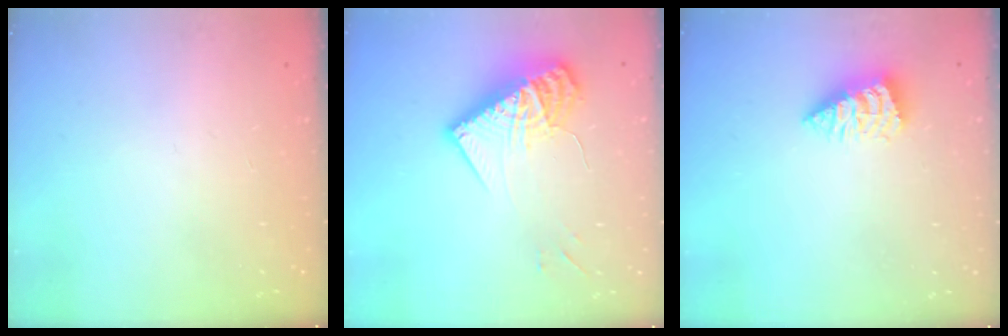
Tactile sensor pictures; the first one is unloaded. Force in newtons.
{"total": 16.1, "press": 16.1, "slide": 0.7}
{"total": 2.6, "press": 2.6, "slide": 0.1}